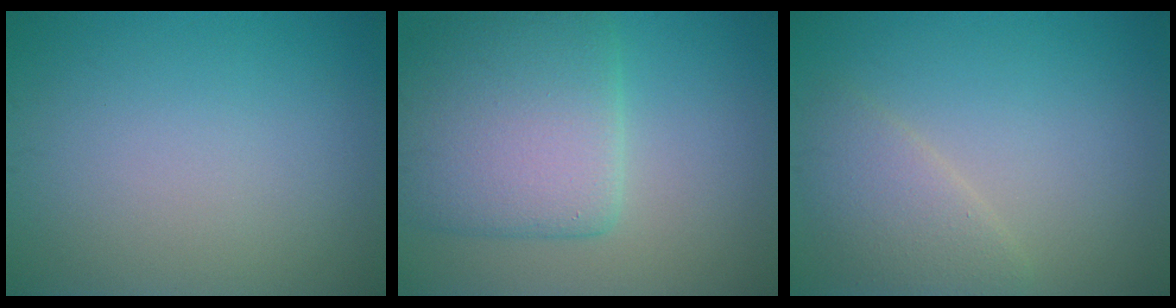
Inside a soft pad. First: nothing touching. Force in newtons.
{"total": 8.1, "press": 8.1, "slide": 0.4}
{"total": 2.9, "press": 2.9, "slide": 0.1}